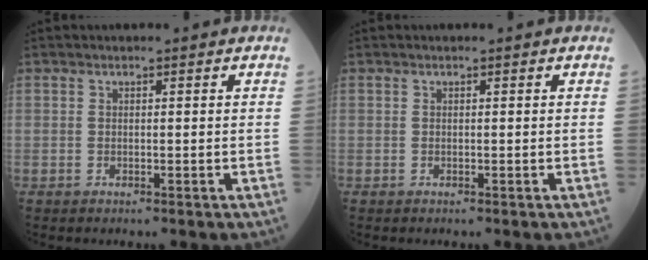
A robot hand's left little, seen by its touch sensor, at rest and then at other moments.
{"total": 0.0}